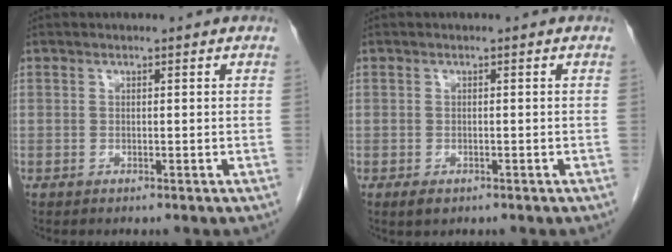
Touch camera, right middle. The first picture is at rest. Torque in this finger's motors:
{"motor_torque": [0.51, -0.34, 0.00, 0.00]}